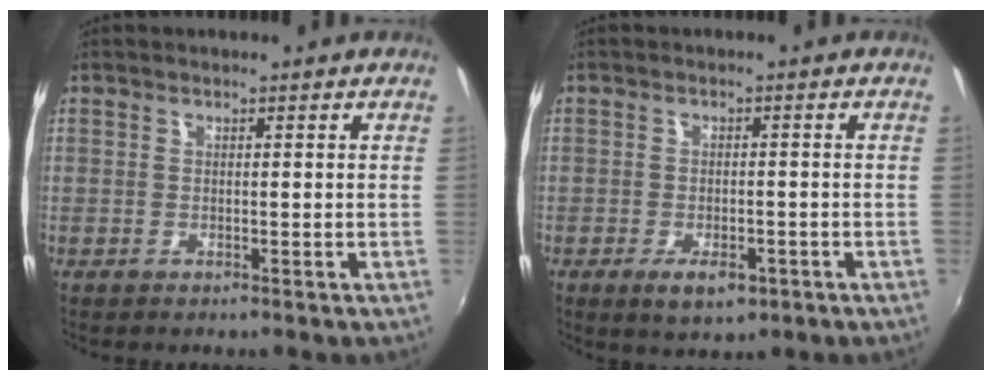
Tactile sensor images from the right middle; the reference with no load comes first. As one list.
[{"total": 5.1, "force": [-2.2, 2.4, 3.9], "torque": [-0.079, -0.013, -0.033]}]